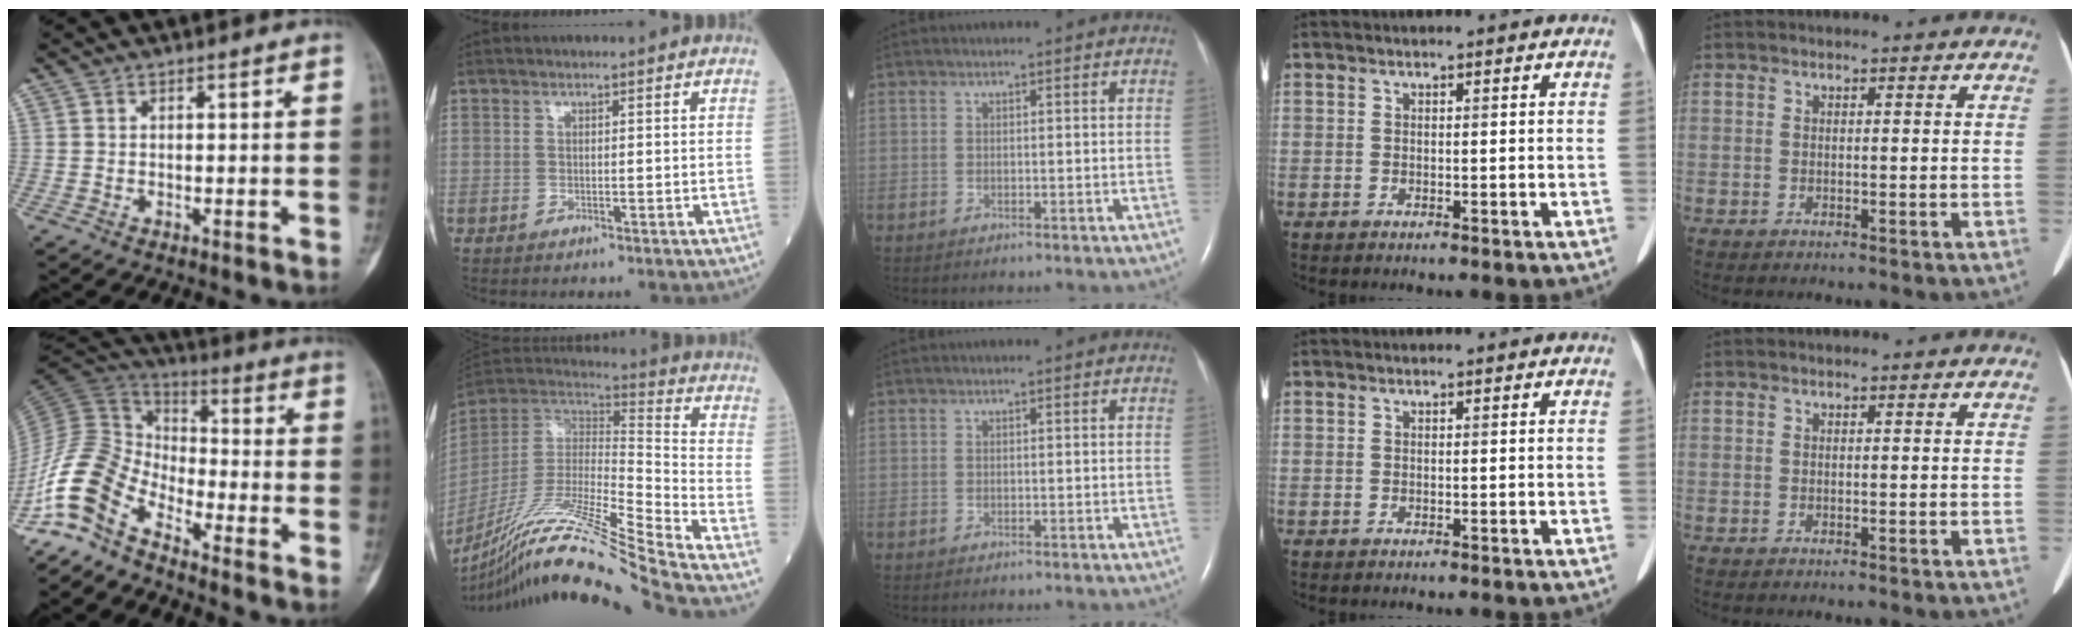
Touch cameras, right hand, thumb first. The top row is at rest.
{"thumb": {"total": 12.6, "force": [-8.6, 6.4, 6.7], "torque": [-0.133, 0.084, -0.187]}, "index": {"total": 24.6, "force": [-19.9, -2.3, 14.3], "torque": [-0.266, -0.035, -0.362]}}